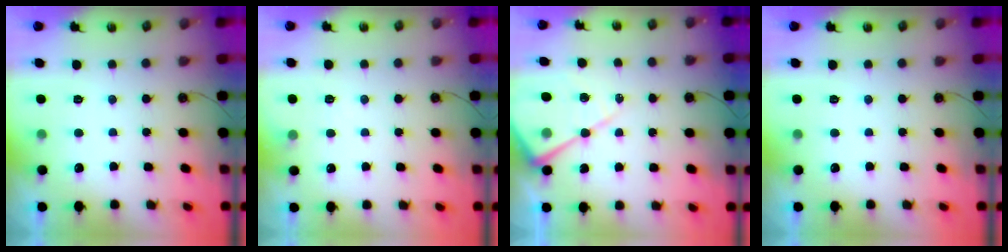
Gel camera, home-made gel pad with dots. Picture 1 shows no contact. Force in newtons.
{"total": 4.8, "press": 4.8, "slide": 0.8}
{"total": 13.8, "press": 13.8, "slide": 1.3}
{"total": 0.0}